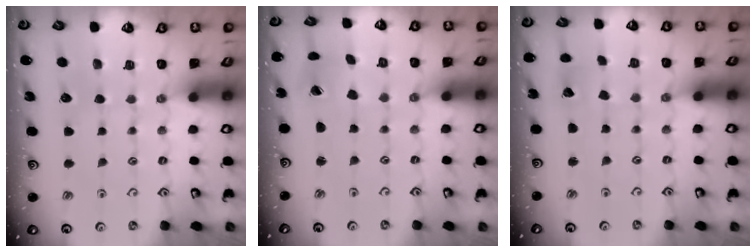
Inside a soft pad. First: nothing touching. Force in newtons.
{"total": 1.7, "press": 1.7, "slide": 0.2}
{"total": 2.1, "press": 2.1, "slide": 0.2}